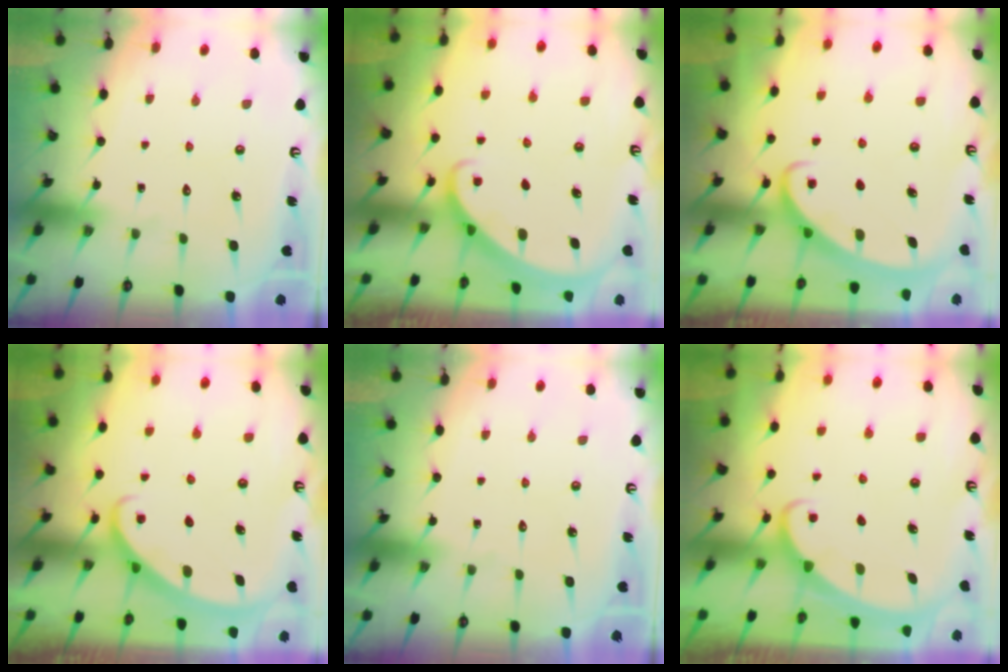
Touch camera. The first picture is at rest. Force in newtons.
{"total": 1.7, "press": 1.7, "slide": 0.1}
{"total": 2.5, "press": 2.5, "slide": 0.3}
{"total": 2.5, "press": 2.5, "slide": 0.2}
{"total": 0.0}
{"total": 1.5, "press": 1.5, "slide": 0.1}